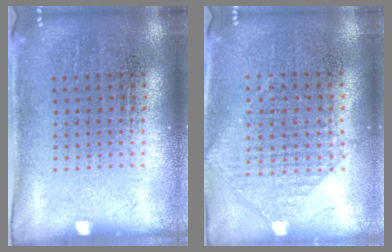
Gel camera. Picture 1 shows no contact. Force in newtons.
{"total": 0.9, "press": 0.8, "slide": 0.3}